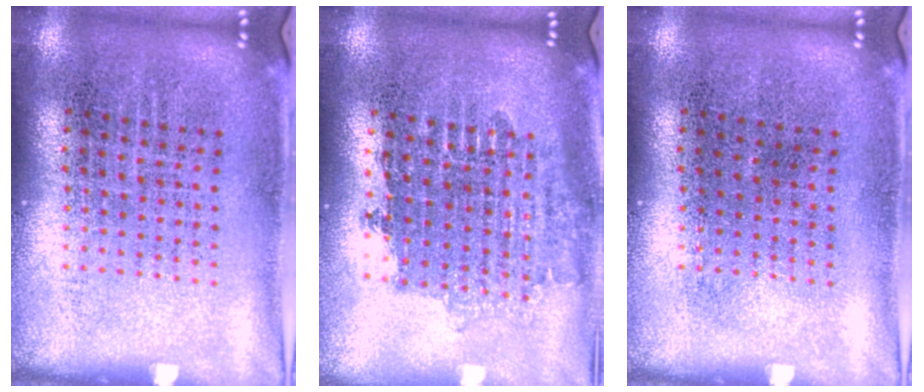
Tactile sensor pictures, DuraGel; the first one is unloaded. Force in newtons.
{"total": 1.7, "press": 1.4, "slide": 1.0}
{"total": 0.0}